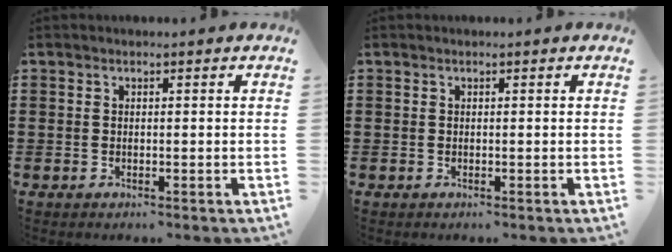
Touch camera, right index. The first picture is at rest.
{"total": 0.0}